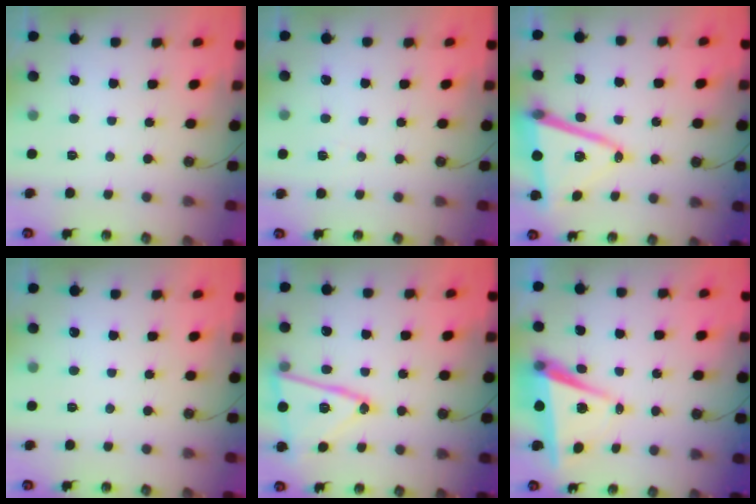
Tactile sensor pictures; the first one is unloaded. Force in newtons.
{"total": 3.3, "press": 3.0, "slide": 1.5}
{"total": 13.1, "press": 12.8, "slide": 2.8}
{"total": 0.0}
{"total": 16.3, "press": 16.3, "slide": 1.0}
{"total": 7.0, "press": 5.4, "slide": 4.4}